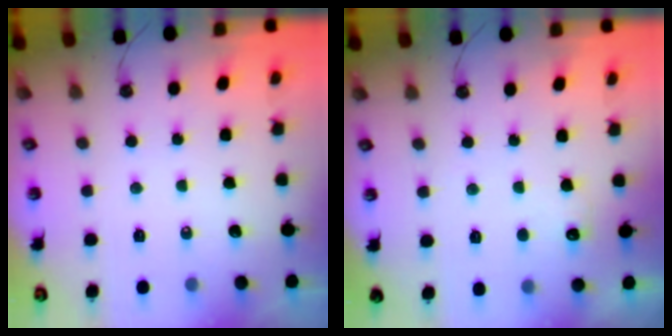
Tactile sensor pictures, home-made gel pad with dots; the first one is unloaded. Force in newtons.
{"total": 5.9, "press": 5.7, "slide": 1.3}